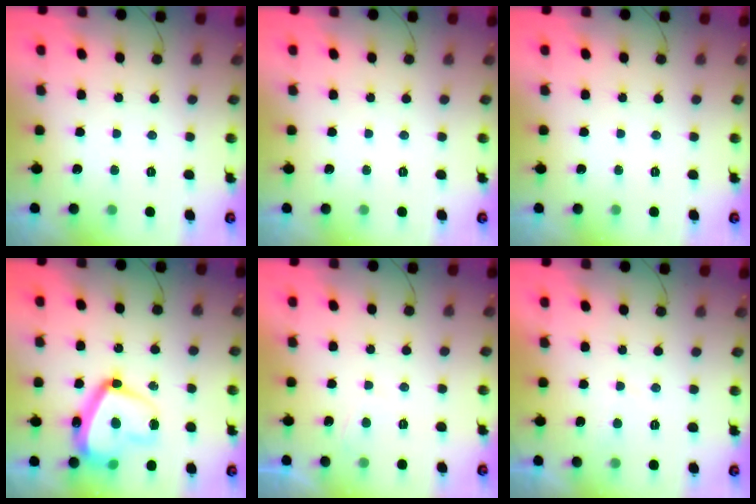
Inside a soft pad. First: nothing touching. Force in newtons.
{"total": 0.0}
{"total": 0.0}
{"total": 18.4, "press": 18.3, "slide": 1.4}
{"total": 0.7, "press": 0.6, "slide": 0.5}
{"total": 0.9, "press": 0.7, "slide": 0.5}